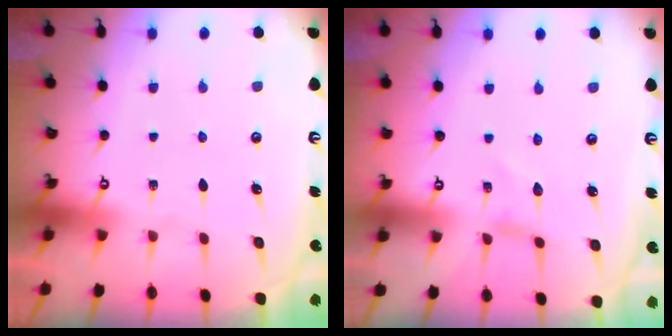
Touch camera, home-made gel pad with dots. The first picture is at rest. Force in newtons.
{"total": 0.0}